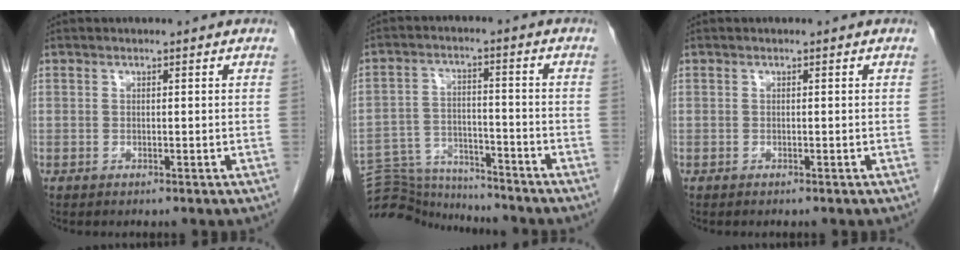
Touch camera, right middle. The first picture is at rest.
{"total": 12.2, "force": [-12.1, 1.0, 1.1], "torque": [-0.019, 0.018, -0.197]}
{"total": 0.0}